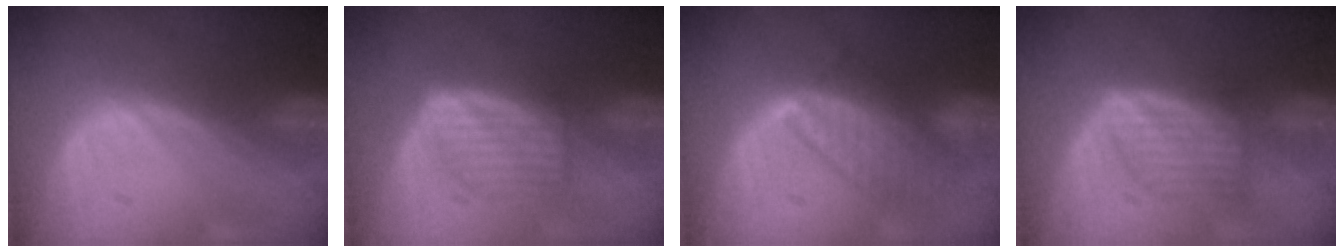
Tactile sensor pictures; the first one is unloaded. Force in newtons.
{"total": 6.1, "press": 5.4, "slide": 2.7}
{"total": 8.2, "press": 7.1, "slide": 4.2}
{"total": 6.1, "press": 5.8, "slide": 1.7}